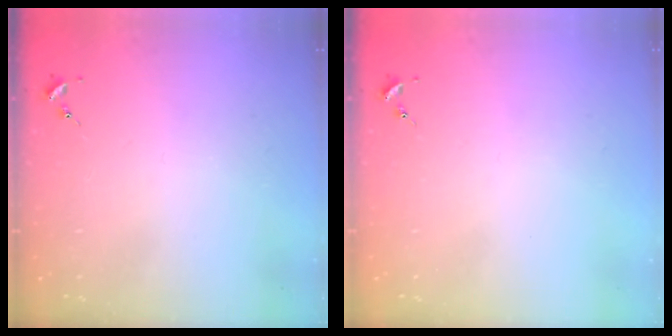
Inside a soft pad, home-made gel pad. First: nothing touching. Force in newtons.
{"total": 0.0}